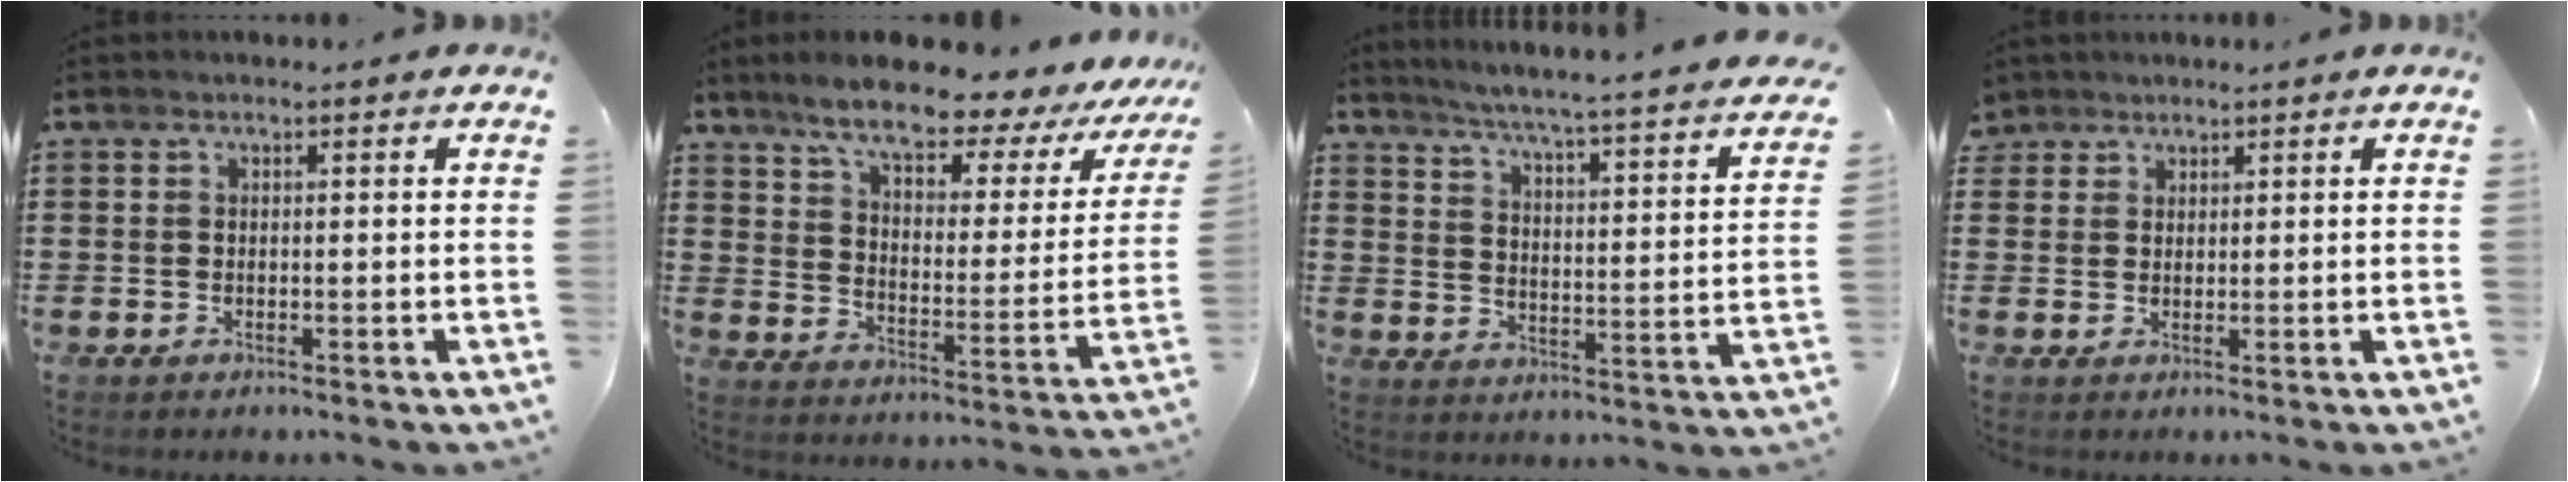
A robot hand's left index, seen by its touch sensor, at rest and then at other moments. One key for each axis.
{"total": 8.6, "fx": 7.0, "fy": 1.3, "fz": 4.9, "tx": -0.110, "ty": -0.042, "tz": 0.109}
{"total": 4.2, "fx": 3.7, "fy": -0.9, "fz": 1.8, "tx": -0.055, "ty": -0.042, "tz": 0.049}
{"total": 2.3, "fx": 1.8, "fy": 1.4, "fz": -0.1, "tx": -0.007, "ty": 0.008, "tz": 0.036}